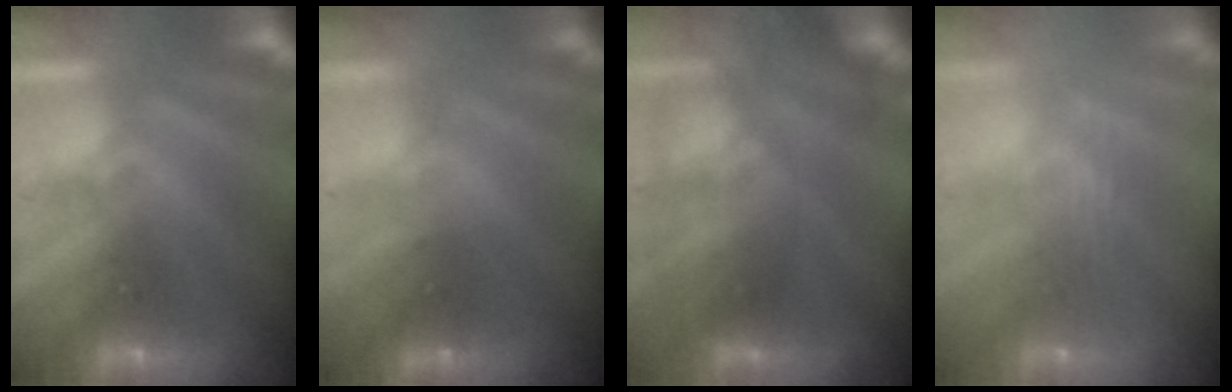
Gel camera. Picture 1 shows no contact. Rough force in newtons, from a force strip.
{"total": 1.5}
{"total": 2.7}
{"total": 2.4}